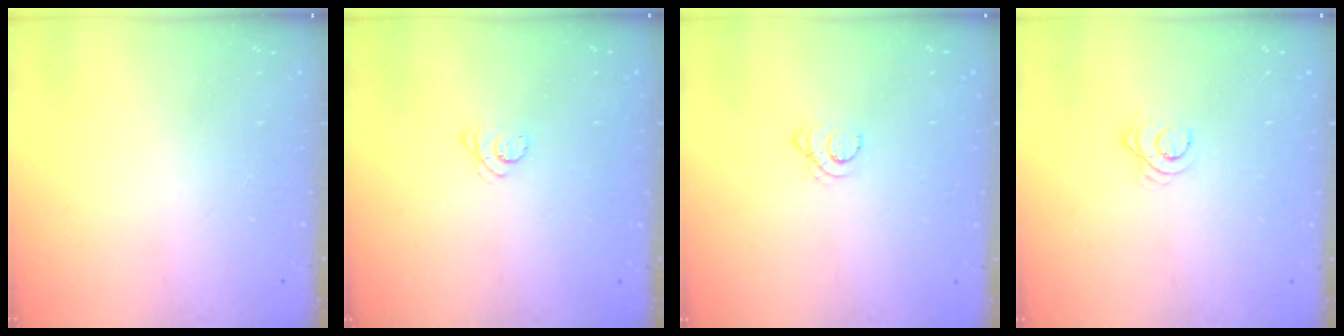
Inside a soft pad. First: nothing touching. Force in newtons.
{"total": 2.9, "press": 2.9, "slide": 0.3}
{"total": 2.0, "press": 2.0, "slide": 0.2}
{"total": 2.3, "press": 2.3, "slide": 0.3}